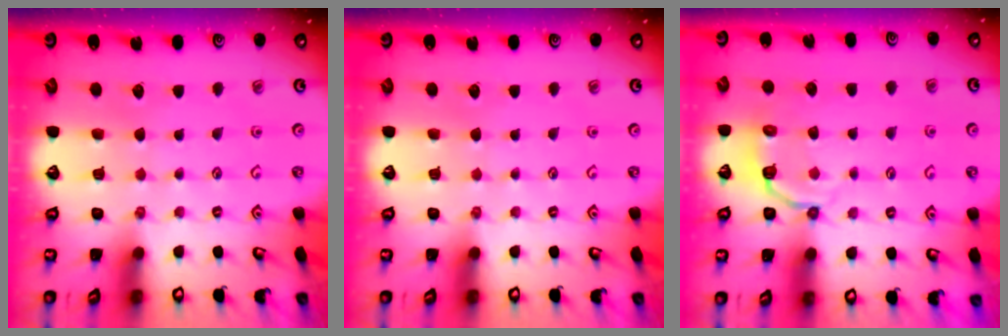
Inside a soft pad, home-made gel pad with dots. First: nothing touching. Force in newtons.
{"total": 0.0}
{"total": 4.9, "press": 3.7, "slide": 3.2}